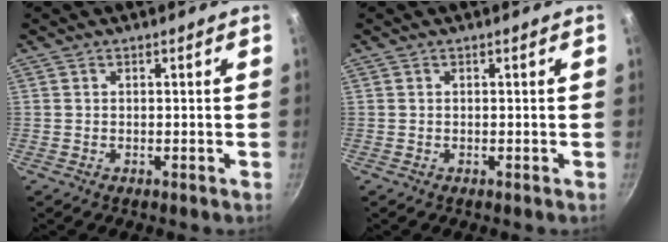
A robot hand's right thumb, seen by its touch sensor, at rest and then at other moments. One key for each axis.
{"total": 0.0}